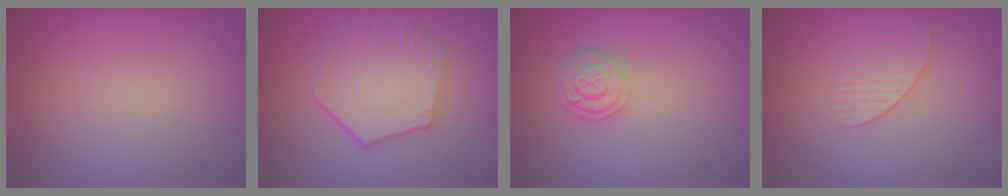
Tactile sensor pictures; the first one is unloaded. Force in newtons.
{"total": 6.1, "press": 4.7, "slide": 4.0}
{"total": 2.8, "press": 2.3, "slide": 1.5}
{"total": 1.2, "press": 0.6, "slide": 1.0}